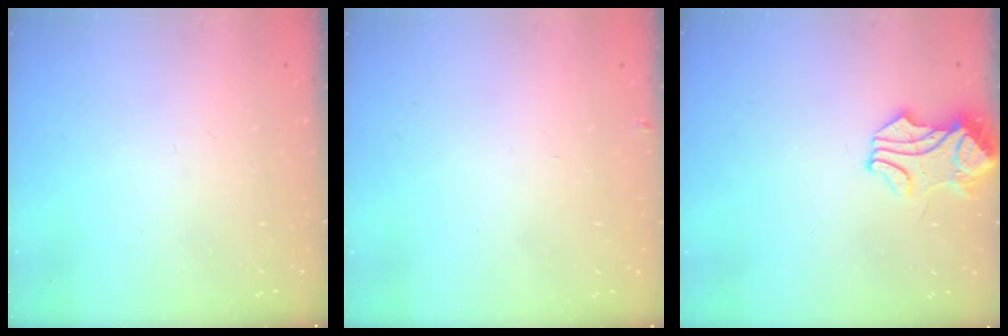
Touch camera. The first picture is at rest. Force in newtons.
{"total": 0.0}
{"total": 1.8, "press": 1.6, "slide": 0.8}